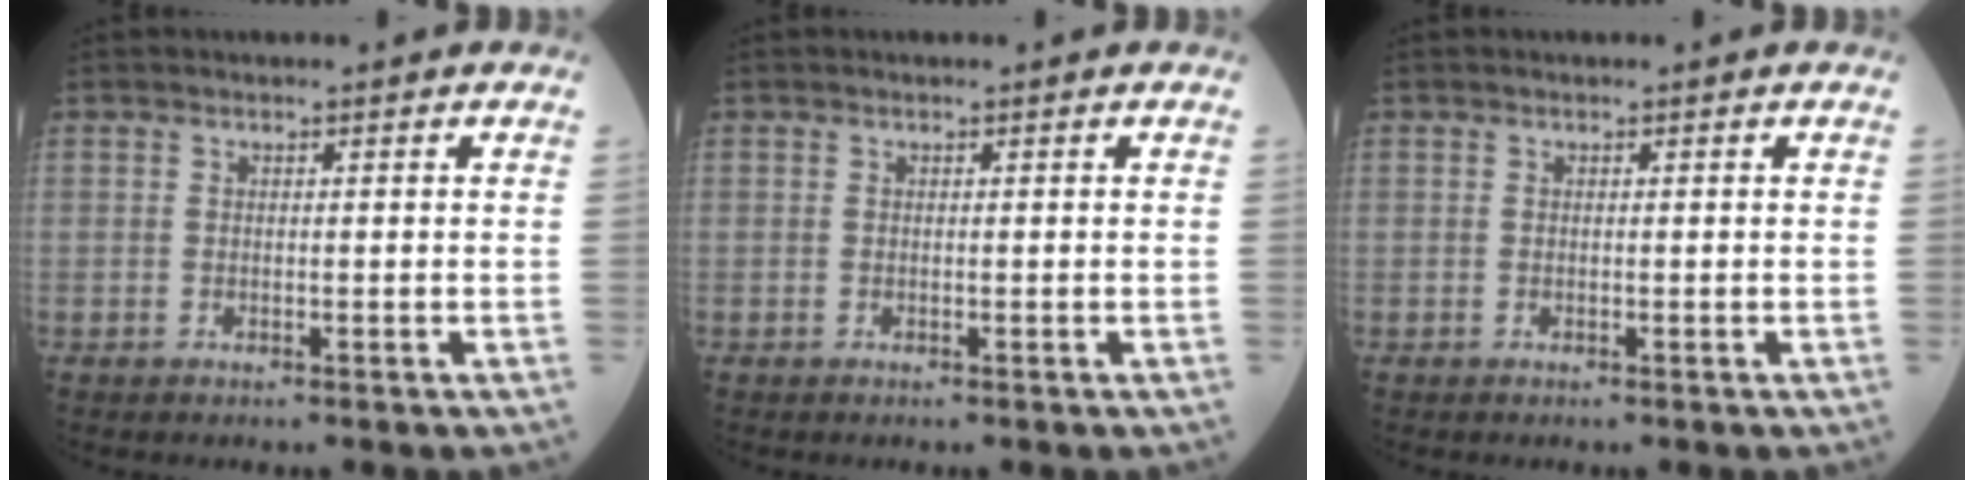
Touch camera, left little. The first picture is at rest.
{"total": 0.0}
{"total": 0.0}